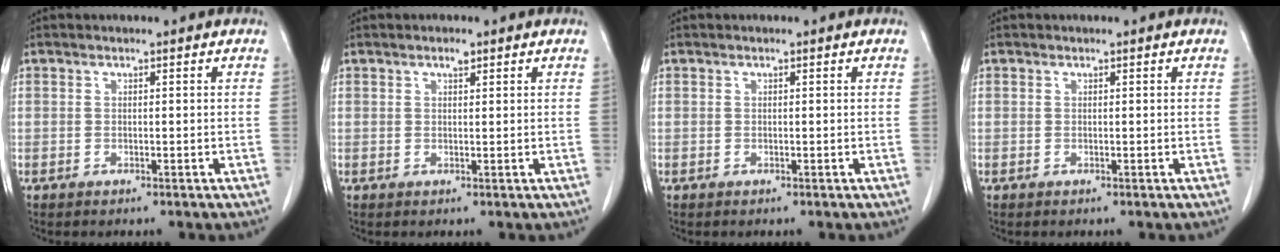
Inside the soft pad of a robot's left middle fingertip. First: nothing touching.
{"total": 1.0, "force": [0.7, 0.4, 0.7], "torque": [-0.014, 0.001, 0.011]}
{"total": 0.0}
{"total": 0.0}